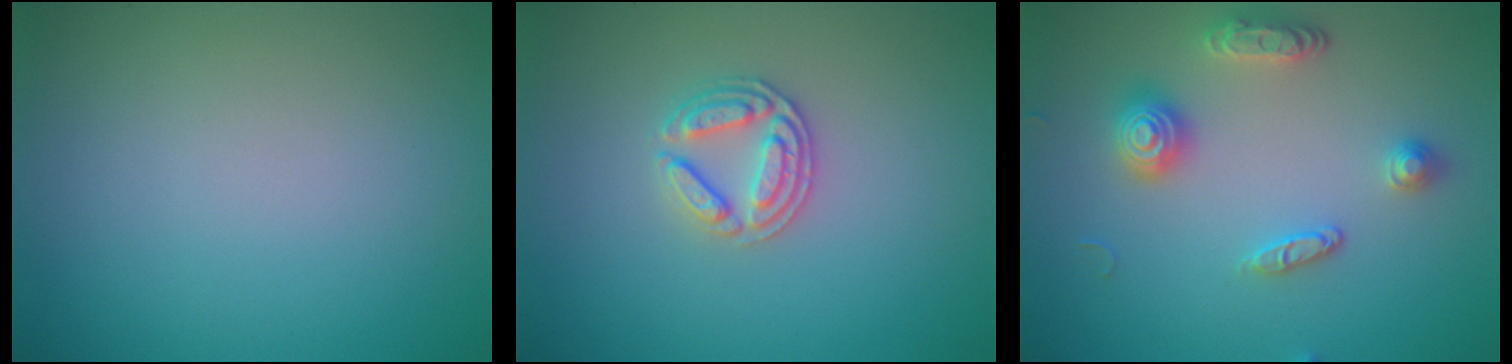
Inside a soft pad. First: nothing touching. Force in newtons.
{"total": 2.7, "press": 2.7, "slide": 0.6}
{"total": 3.2, "press": 3.1, "slide": 0.7}